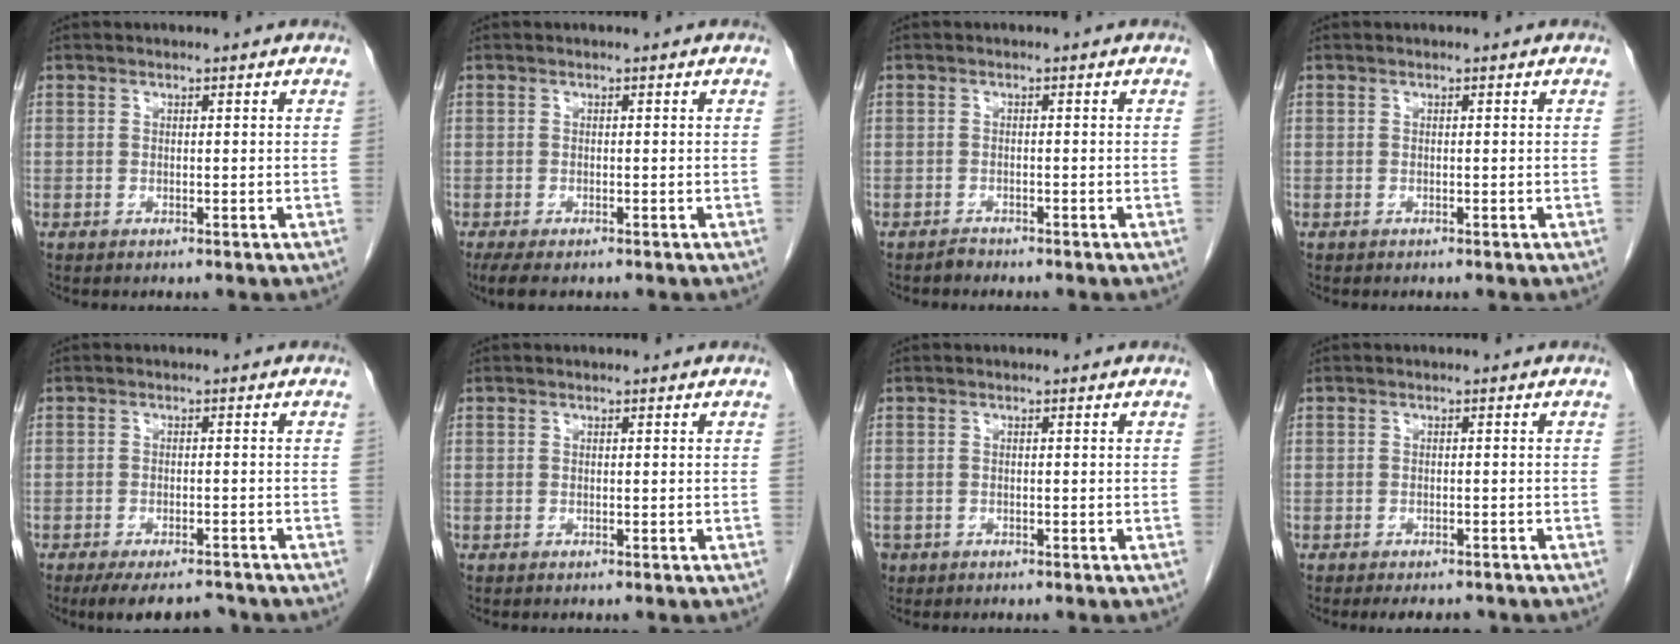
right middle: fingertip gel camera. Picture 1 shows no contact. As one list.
[{"total": 4.0, "force": [-2.9, 1.3, 2.4], "torque": [-0.045, -0.012, -0.042]}, {"total": 0.9, "force": [-0.9, 0.1, 0.0], "torque": [-0.004, -0.004, -0.016]}, {"total": 0.0}, {"total": 8.3, "force": [-7.1, 3.3, 2.9], "torque": [-0.035, 0.001, -0.097]}, {"total": 0.0}, {"total": 0.7, "force": [-0.4, 0.6, 0.1], "torque": [-0.009, 0.003, -0.004]}, {"total": 4.6, "force": [-3.9, 1.8, 1.5], "torque": [-0.015, -0.003, -0.050]}]